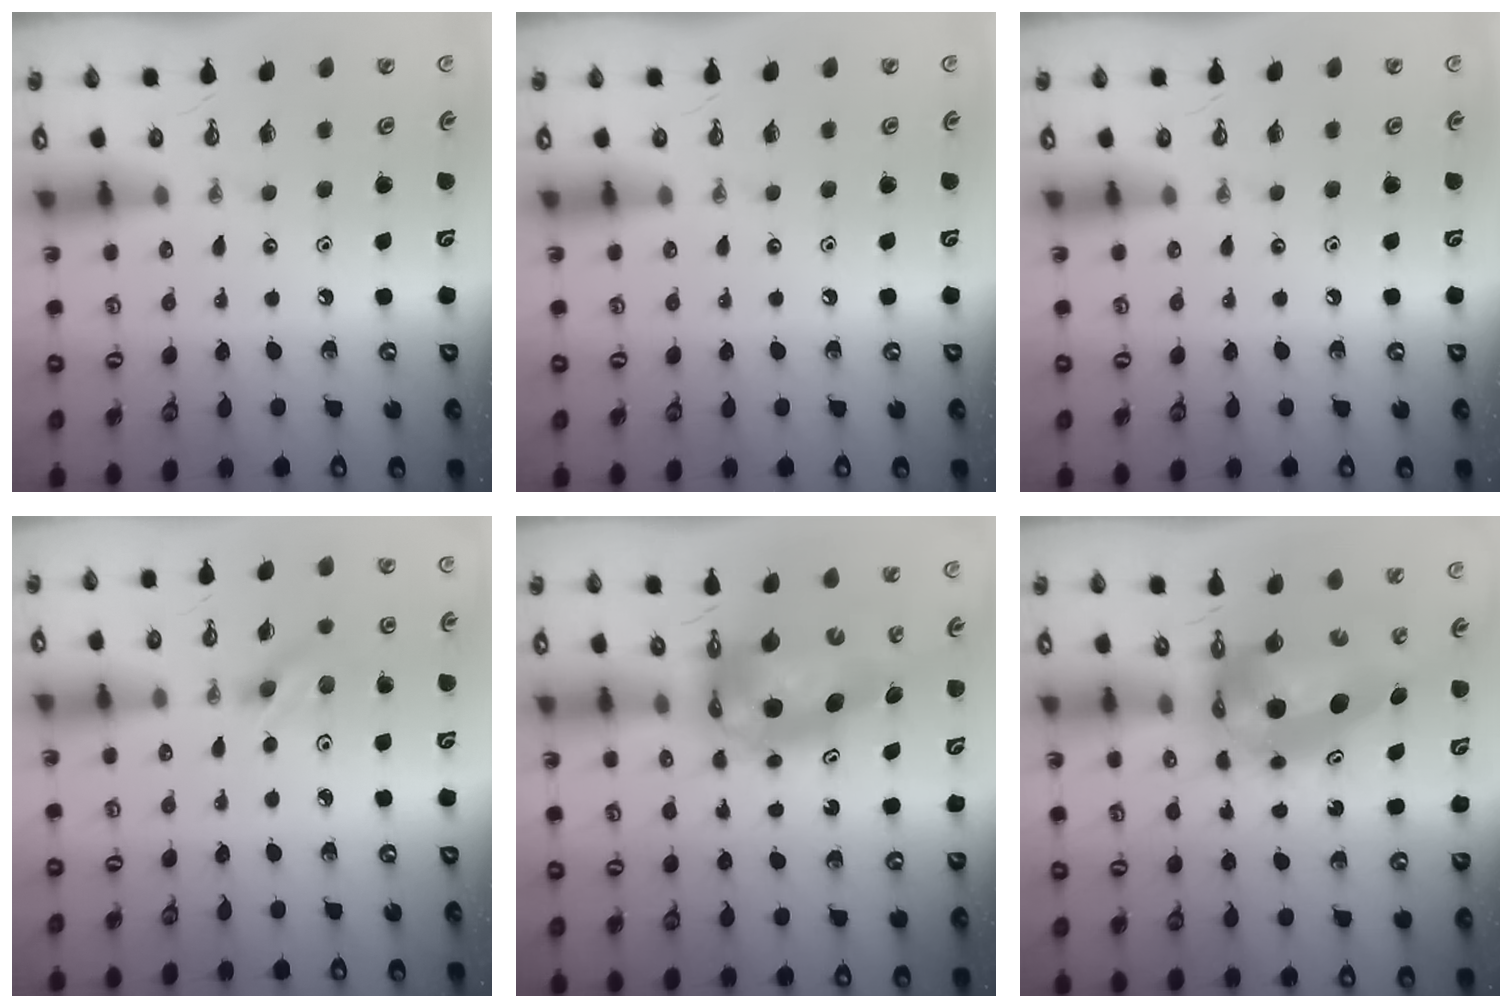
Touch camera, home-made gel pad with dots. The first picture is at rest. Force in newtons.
{"total": 0.0}
{"total": 0.0}
{"total": 4.1, "press": 3.9, "slide": 1.3}
{"total": 9.4, "press": 9.4, "slide": 1.1}
{"total": 8.5, "press": 8.5, "slide": 0.9}